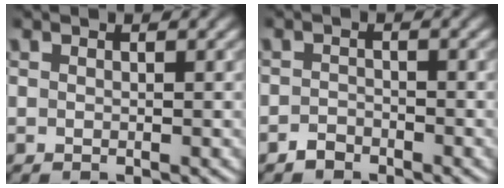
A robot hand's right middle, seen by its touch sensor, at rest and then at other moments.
{"total": 1.4, "force": [-1.3, 0.5, 0.0], "torque": [-0.001, 0.003, -0.026]}